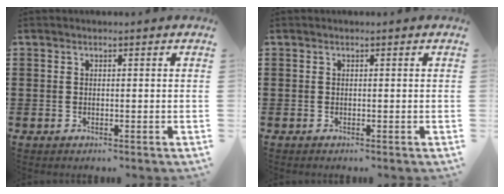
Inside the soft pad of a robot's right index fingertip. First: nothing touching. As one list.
[{"total": 0.0}]